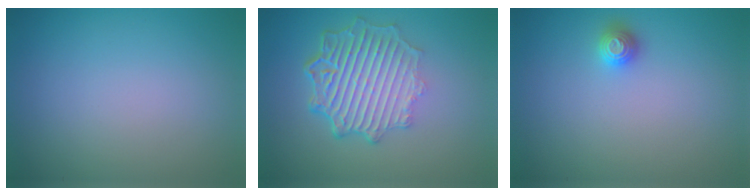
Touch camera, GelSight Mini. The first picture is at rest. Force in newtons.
{"total": 7.0, "press": 5.1, "slide": 4.8}
{"total": 1.3, "press": 1.2, "slide": 0.3}